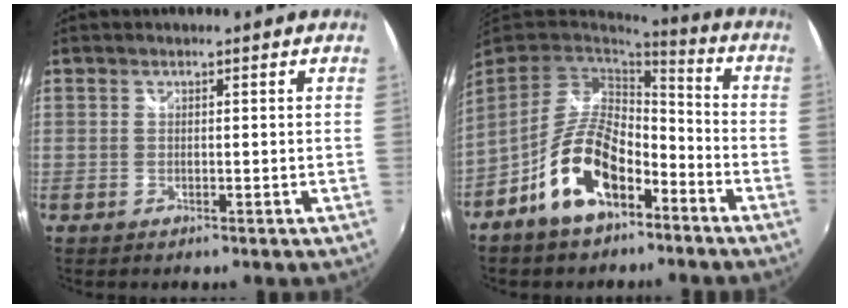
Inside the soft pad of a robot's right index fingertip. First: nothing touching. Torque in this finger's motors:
{"motor_torque": [0.76, -0.60, 1.05, 0.21]}